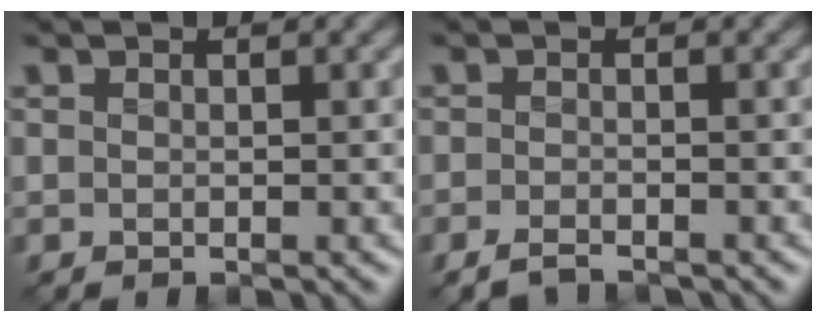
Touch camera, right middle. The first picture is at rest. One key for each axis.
{"total": 1.9, "fx": -1.6, "fy": 0.5, "fz": 0.8, "tx": -0.018, "ty": -0.004, "tz": -0.036}